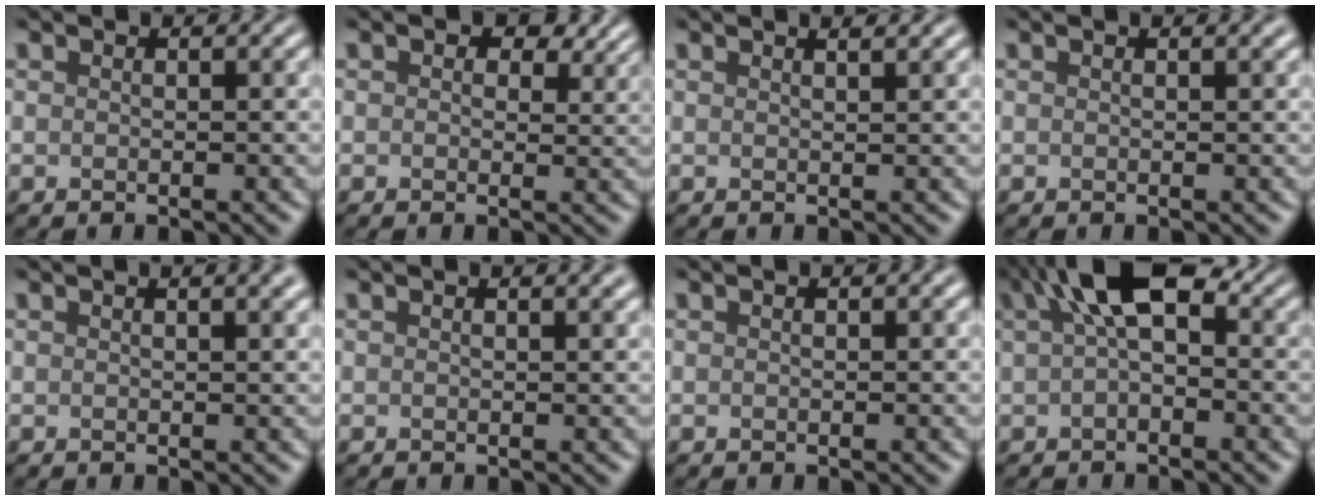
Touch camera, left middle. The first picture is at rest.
{"total": 3.7, "force": [1.8, 2.1, 2.5], "torque": [-0.032, -0.002, 0.021]}
{"total": 2.2, "force": [1.5, 0.8, 1.3], "torque": [-0.001, 0.008, -0.004]}
{"total": 1.2, "force": [0.7, 0.3, 1.0], "torque": [-0.010, 0.005, 0.007]}
{"total": 3.2, "force": [1.6, 1.2, 2.4], "torque": [-0.011, 0.010, 0.000]}
{"total": 1.8, "force": [1.0, 0.5, 1.4], "torque": [-0.013, 0.003, 0.007]}
{"total": 0.8, "force": [0.3, 0.1, 0.7], "torque": [-0.012, 0.008, 0.005]}
{"total": 6.1, "force": [1.8, 2.8, 5.1], "torque": [-0.078, 0.020, 0.017]}